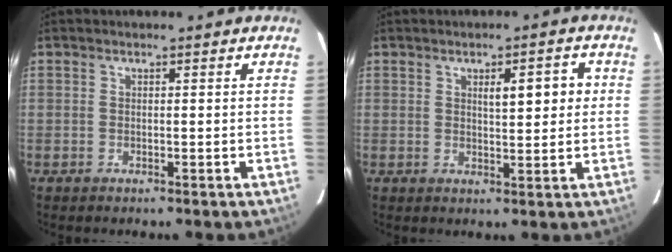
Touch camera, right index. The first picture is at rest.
{"total": 4.9, "force": [1.4, 1.4, 4.5], "torque": [-0.067, 0.009, 0.022]}